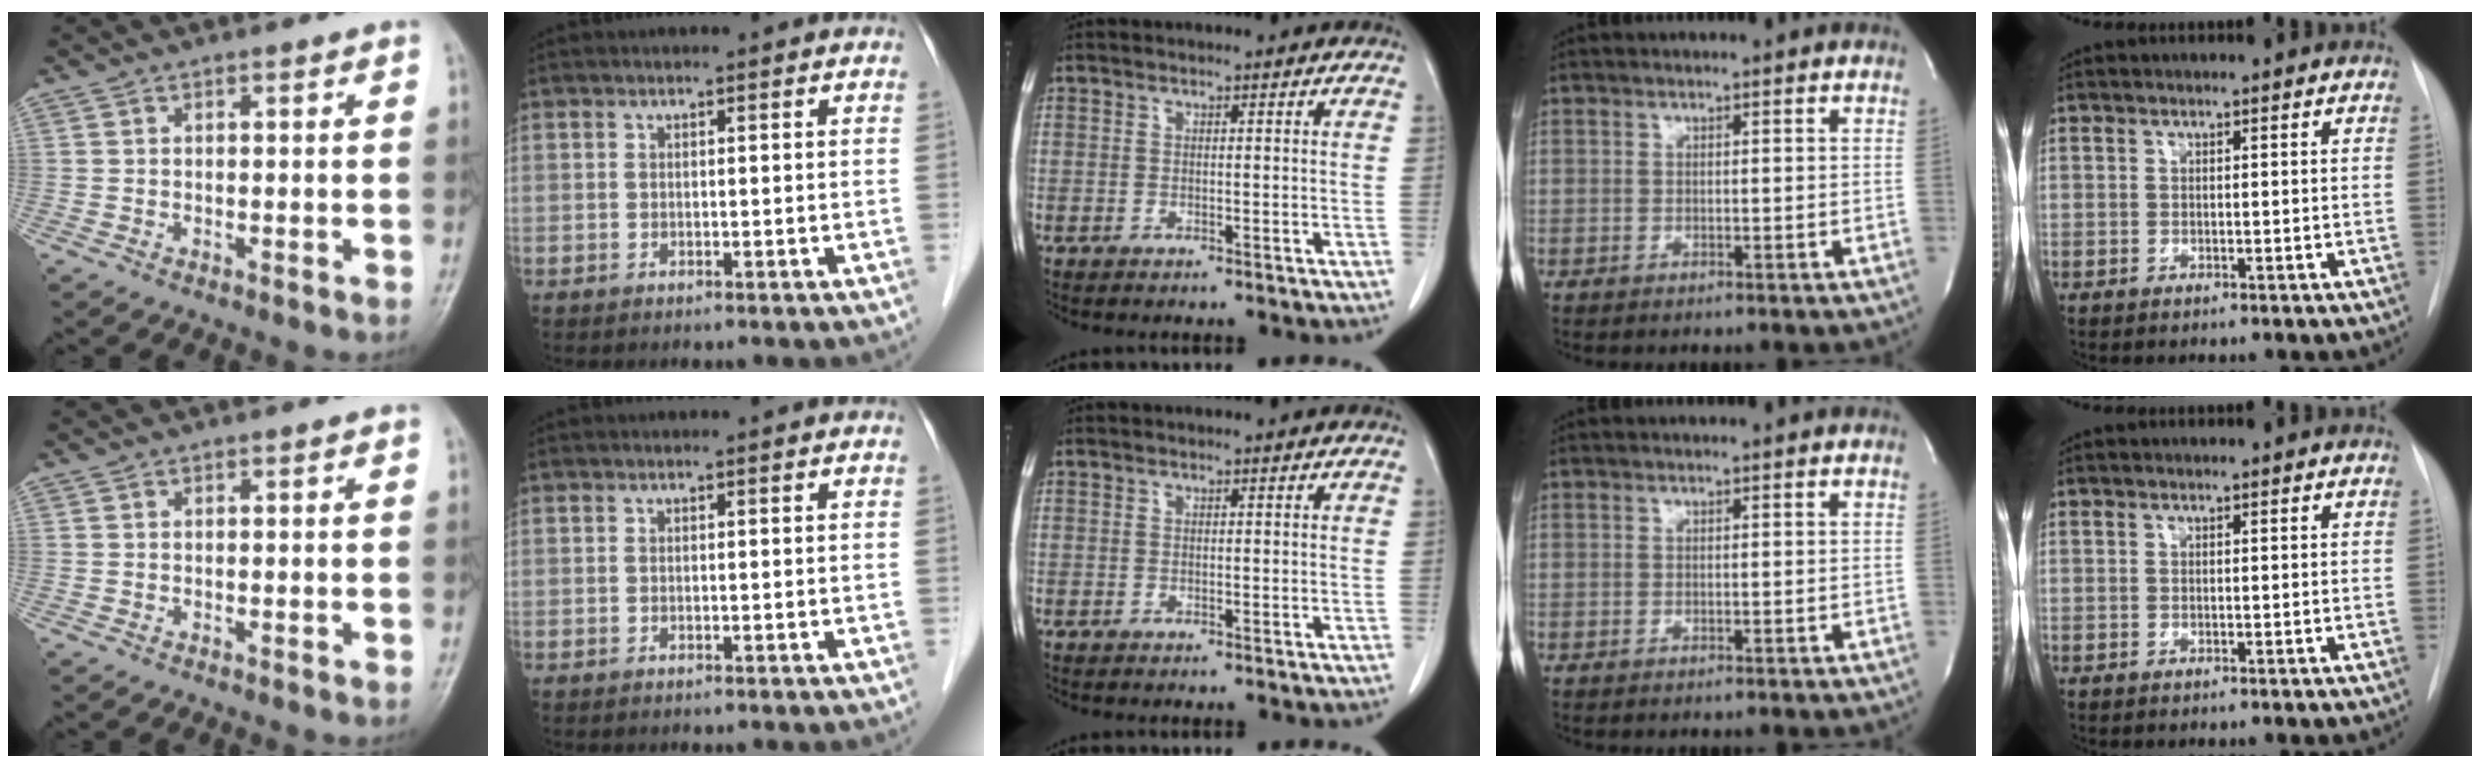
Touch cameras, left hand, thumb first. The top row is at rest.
{}